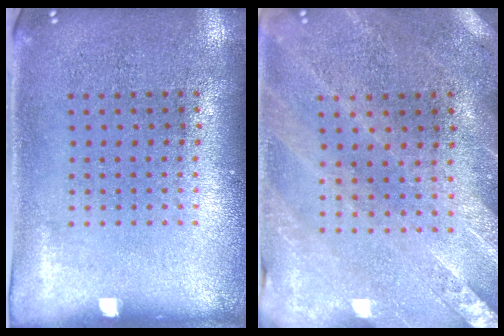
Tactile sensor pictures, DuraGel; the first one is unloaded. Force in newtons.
{"total": 0.5, "press": 0.5, "slide": 0.2}